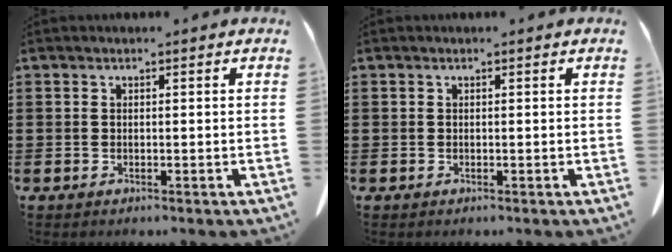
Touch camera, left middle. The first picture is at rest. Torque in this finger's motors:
{"motor_torque": [0.00, 0.00, 0.00, 0.00]}